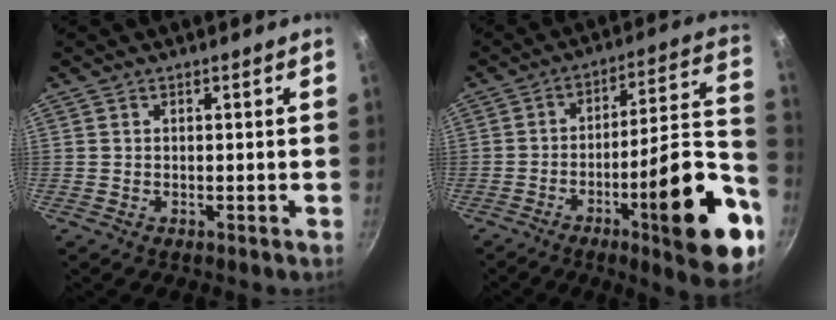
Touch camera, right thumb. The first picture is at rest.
{"total": 24.1, "force": [-9.7, 5.8, 21.2], "torque": [-0.258, 0.049, -0.146]}